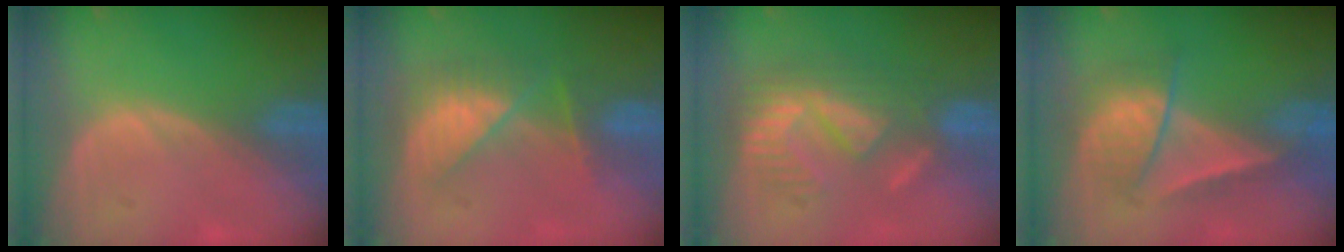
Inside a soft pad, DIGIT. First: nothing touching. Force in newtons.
{"total": 8.1, "press": 7.0, "slide": 4.1}
{"total": 9.5, "press": 8.2, "slide": 4.8}
{"total": 6.6, "press": 6.5, "slide": 1.2}